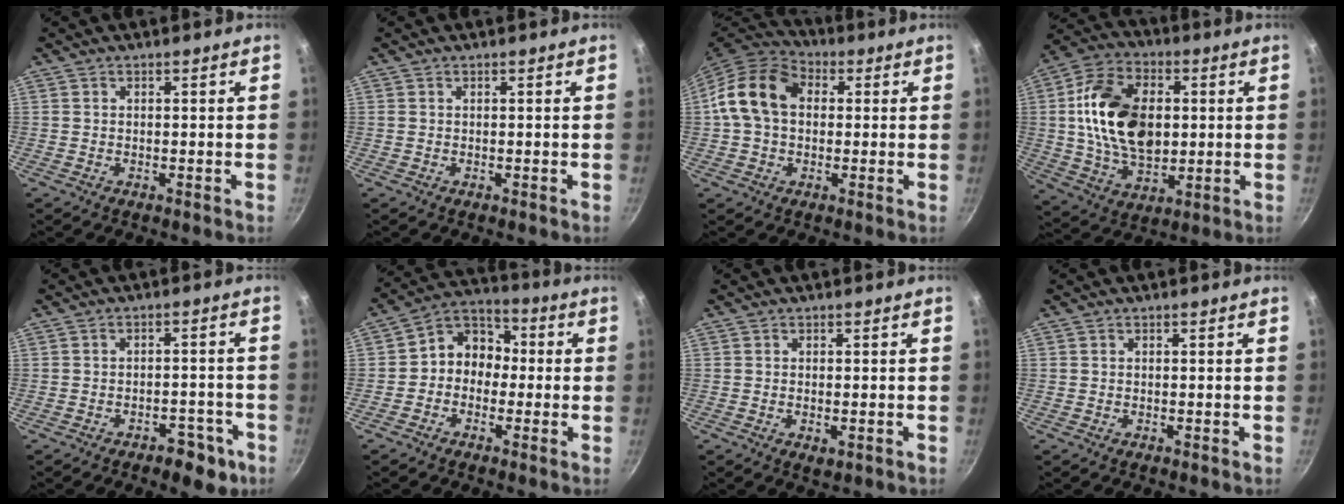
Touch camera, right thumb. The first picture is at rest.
{"total": 0.0}
{"total": 12.8, "force": [1.5, 9.5, 8.4], "torque": [-0.124, 0.026, 0.008]}
{"total": 19.3, "force": [1.9, 12.6, 14.5], "torque": [-0.240, 0.003, 0.029]}
{"total": 6.5, "force": [-3.7, 3.5, 4.1], "torque": [-0.026, 0.031, -0.035]}
{"total": 8.8, "force": [-0.8, 7.4, 4.6], "torque": [-0.027, 0.038, -0.039]}
{"total": 1.9, "force": [-0.5, 0.8, 1.7], "torque": [-0.026, -0.006, -0.005]}
{"total": 0.0}